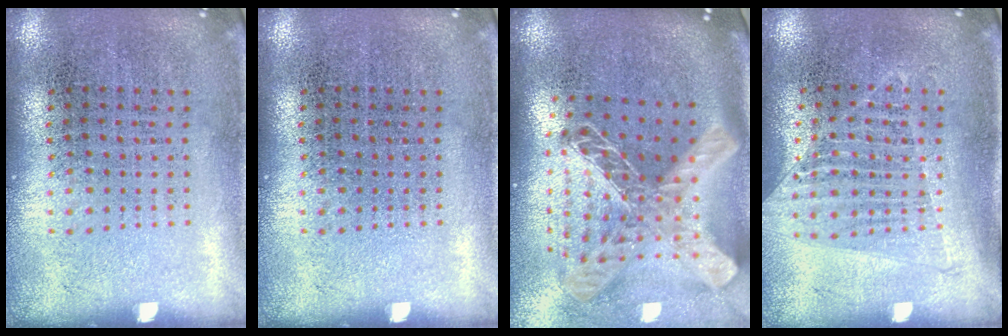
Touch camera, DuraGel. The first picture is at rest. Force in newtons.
{"total": 0.0}
{"total": 2.9, "press": 2.0, "slide": 2.1}
{"total": 1.3, "press": 1.2, "slide": 0.4}